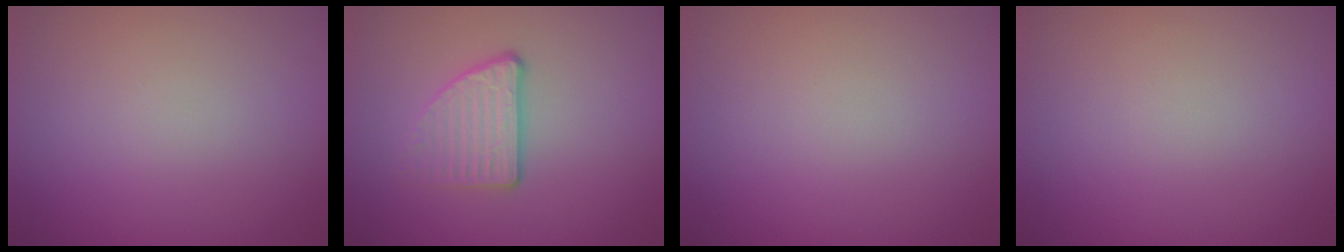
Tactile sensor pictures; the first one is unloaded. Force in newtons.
{"total": 3.0, "press": 2.3, "slide": 1.9}
{"total": 0.0}
{"total": 0.0}